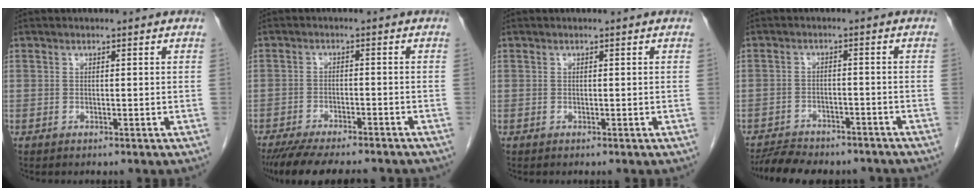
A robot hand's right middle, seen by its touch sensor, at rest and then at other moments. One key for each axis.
{"total": 12.9, "fx": -11.1, "fy": 2.4, "fz": 6.1, "tx": -0.101, "ty": -0.019, "tz": -0.160}
{"total": 0.0}
{"total": 10.6, "fx": -9.4, "fy": 3.2, "fz": 3.8, "tx": -0.064, "ty": 0.000, "tz": -0.131}